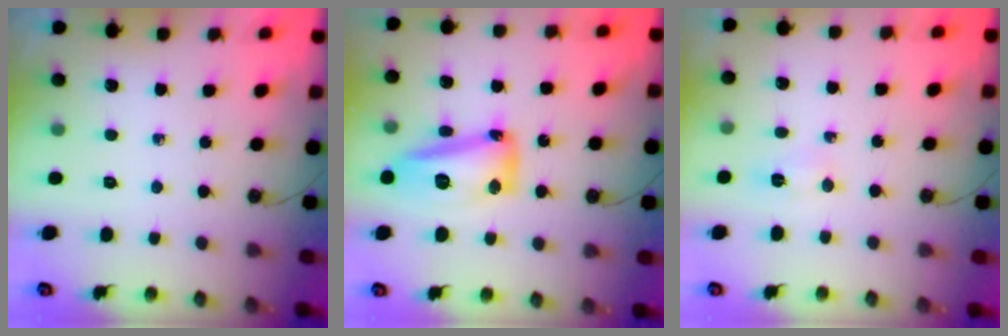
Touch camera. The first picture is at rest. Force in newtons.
{"total": 14.9, "press": 14.8, "slide": 1.1}
{"total": 2.7, "press": 2.6, "slide": 0.3}